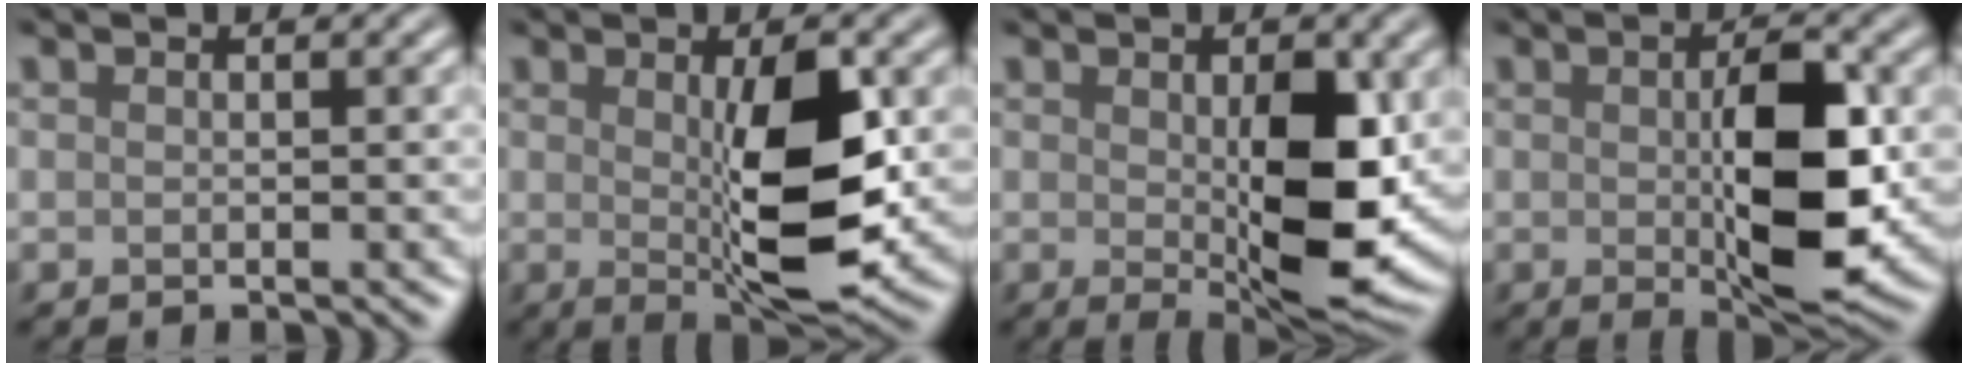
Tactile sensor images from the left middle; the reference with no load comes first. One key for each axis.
{"total": 7.8, "fx": 0.1, "fy": 2.1, "fz": 7.5, "tx": -0.122, "ty": -0.012, "tz": 0.009}
{"total": 7.9, "fx": -0.1, "fy": 2.8, "fz": 7.4, "tx": -0.117, "ty": -0.013, "tz": 0.010}
{"total": 8.0, "fx": -0.3, "fy": 2.7, "fz": 7.5, "tx": -0.123, "ty": -0.008, "tz": 0.003}